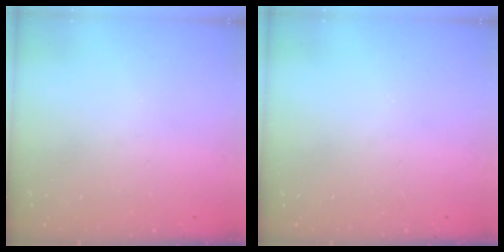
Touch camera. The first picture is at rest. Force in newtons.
{"total": 0.0}